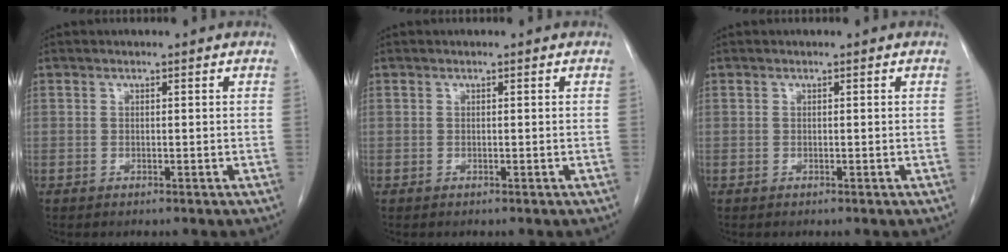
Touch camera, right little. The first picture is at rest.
{"total": 0.0}
{"total": 0.0}